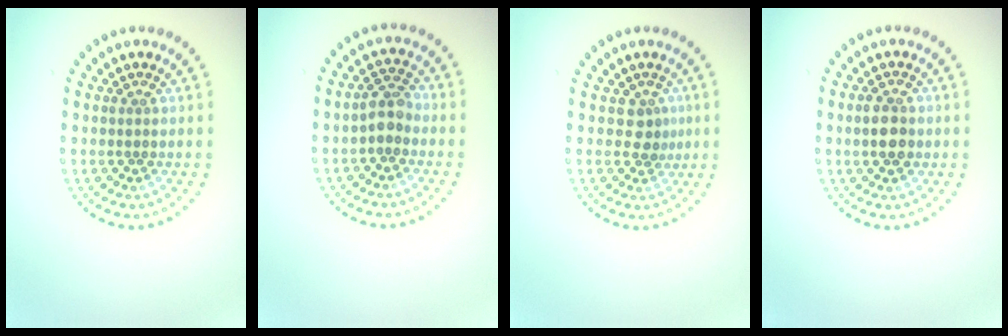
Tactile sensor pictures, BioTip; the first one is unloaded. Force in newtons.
{"total": 2.1, "press": 1.9, "slide": 0.8}
{"total": 1.6, "press": 1.3, "slide": 0.9}
{"total": 2.4, "press": 2.4, "slide": 0.2}